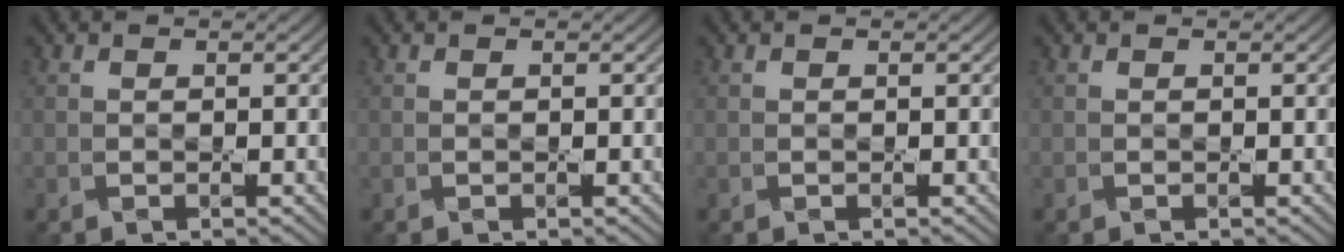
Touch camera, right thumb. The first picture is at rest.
{"total": 0.0}
{"total": 0.0}
{"total": 0.0}